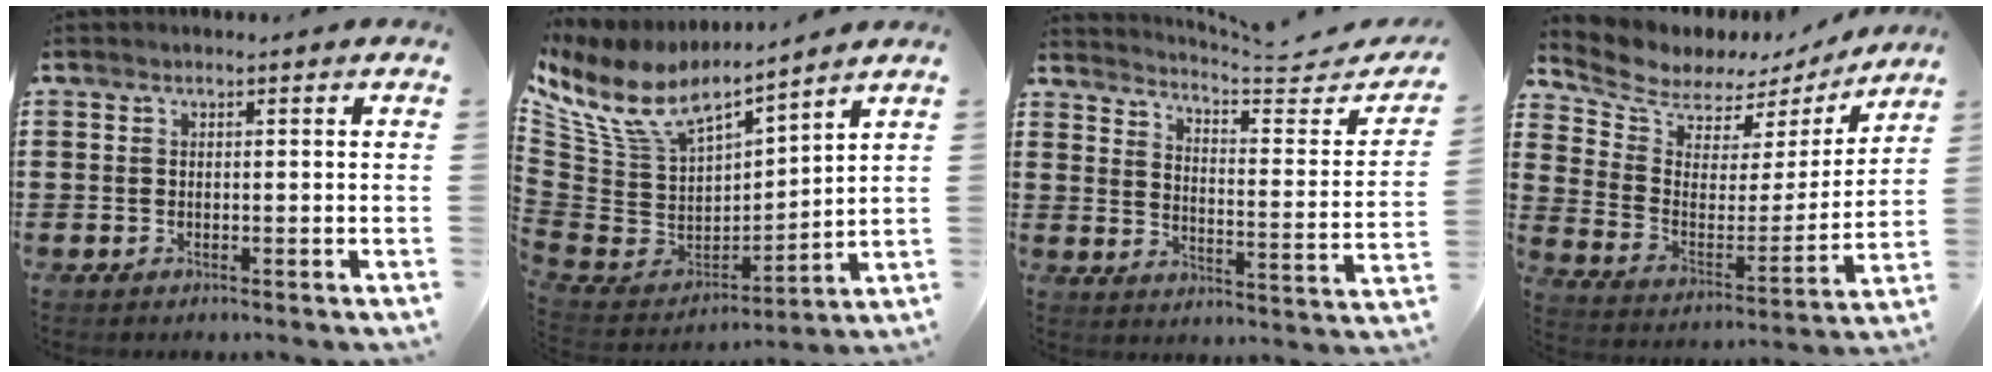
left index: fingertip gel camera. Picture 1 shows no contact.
{"total": 9.2, "force": [6.9, 4.0, 4.6], "torque": [-0.129, -0.047, 0.122]}
{"total": 3.9, "force": [3.7, 0.0, 1.3], "torque": [-0.039, -0.033, 0.054]}
{"total": 5.8, "force": [5.3, 2.3, 0.3], "torque": [-0.047, -0.041, 0.090]}